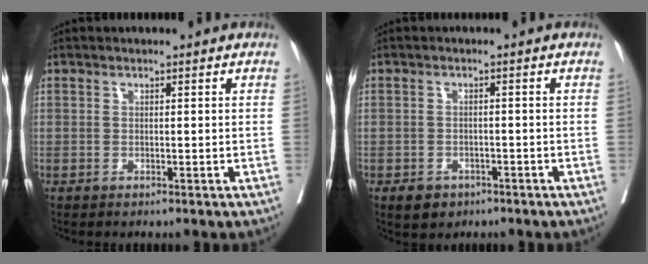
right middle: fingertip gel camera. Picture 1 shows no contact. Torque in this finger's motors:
{"motor_torque": [0.29, -0.21, -0.04, 0.00]}